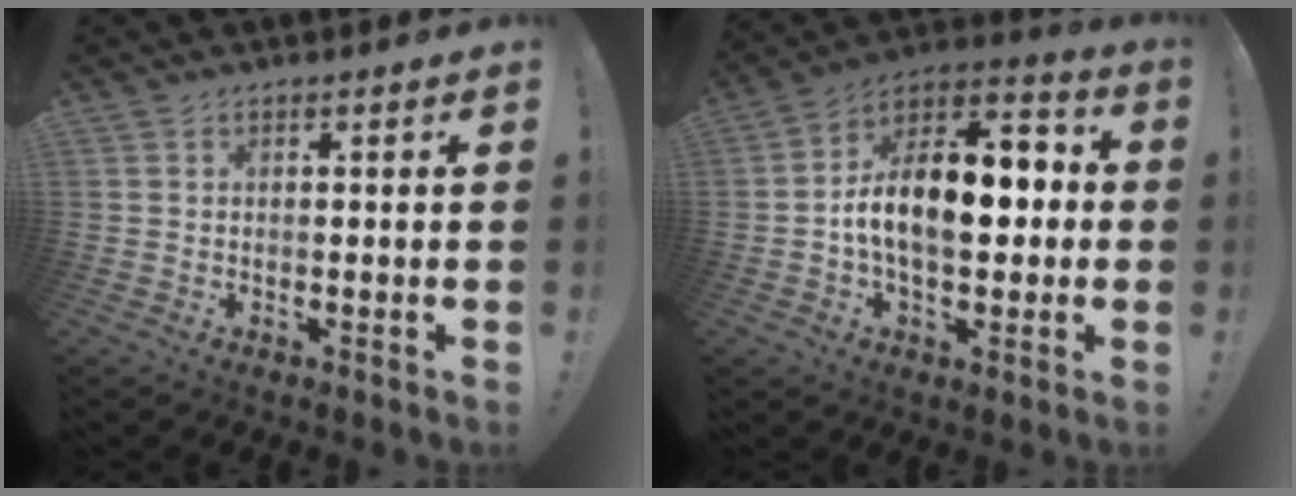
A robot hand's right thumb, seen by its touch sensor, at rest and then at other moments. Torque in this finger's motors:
{"motor_torque": [2.51, 2.50, 0.30, 0.04, 0.39]}